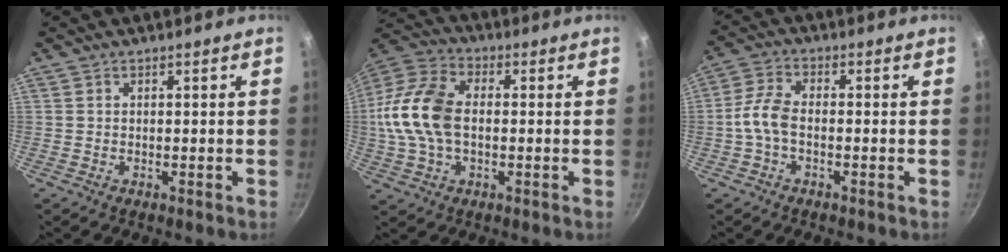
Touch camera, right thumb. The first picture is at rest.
{"total": 15.7, "force": [-0.1, 10.0, 12.1], "torque": [-0.233, 0.028, -0.016]}
{"total": 5.5, "force": [-1.4, 2.9, 4.4], "torque": [-0.096, 0.024, -0.038]}